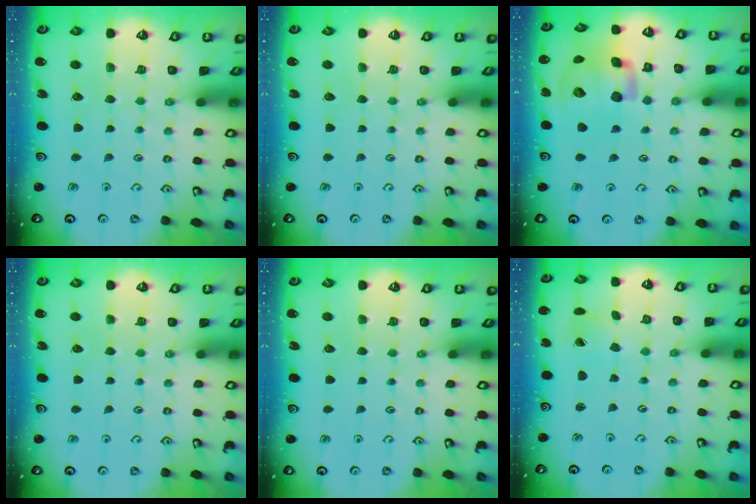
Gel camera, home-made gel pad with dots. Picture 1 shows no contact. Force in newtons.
{"total": 0.0}
{"total": 18.2, "press": 18.0, "slide": 2.8}
{"total": 0.0}
{"total": 0.0}
{"total": 2.2, "press": 2.2, "slide": 0.2}